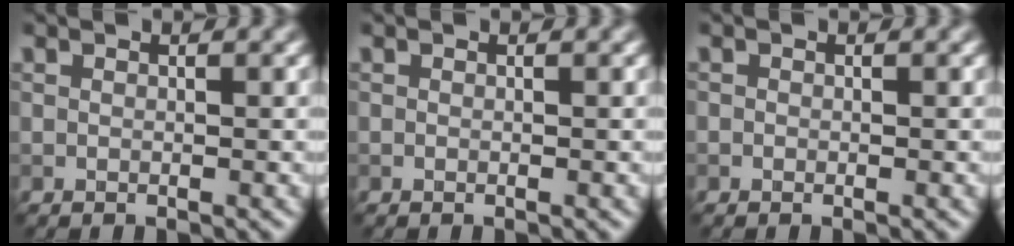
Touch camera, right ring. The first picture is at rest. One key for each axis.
{"total": 0.0}
{"total": 0.0}